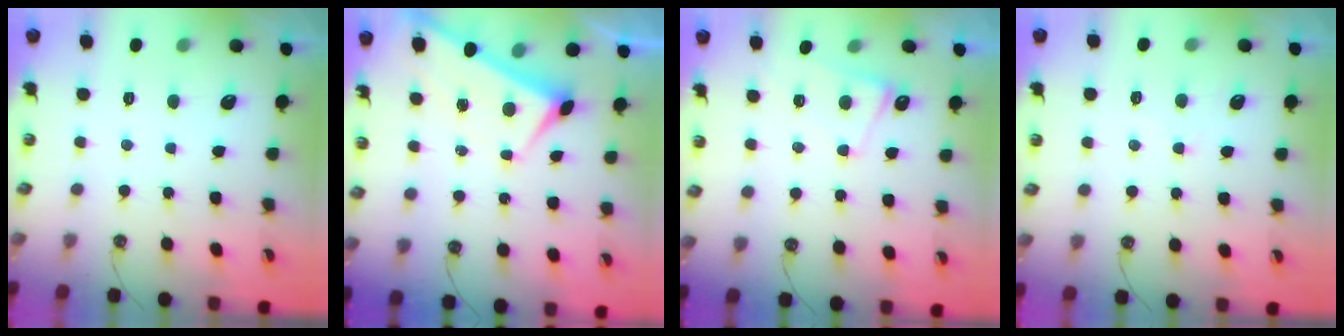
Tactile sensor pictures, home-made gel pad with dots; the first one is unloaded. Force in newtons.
{"total": 1.7, "press": 1.7, "slide": 0.1}
{"total": 1.6, "press": 1.5, "slide": 0.4}
{"total": 2.2, "press": 2.1, "slide": 0.4}